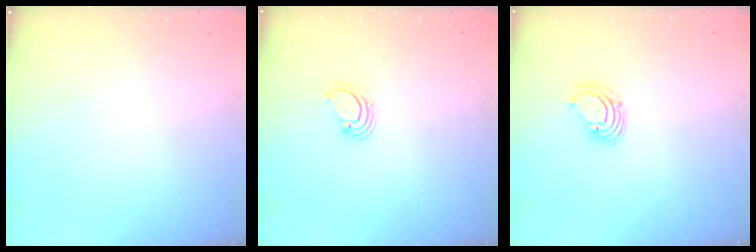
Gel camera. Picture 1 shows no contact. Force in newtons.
{"total": 3.0, "press": 3.0, "slide": 0.3}
{"total": 3.3, "press": 3.3, "slide": 0.4}